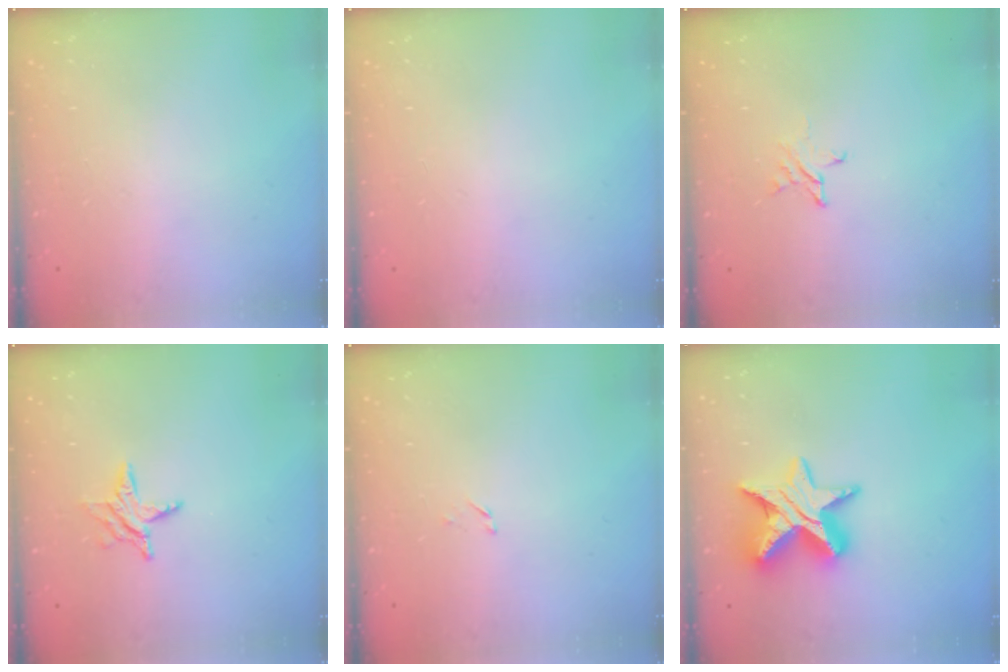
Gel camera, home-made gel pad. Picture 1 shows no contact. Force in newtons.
{"total": 0.0}
{"total": 3.0, "press": 3.0, "slide": 0.3}
{"total": 6.3, "press": 6.3, "slide": 0.5}
{"total": 1.4, "press": 1.4, "slide": 0.2}
{"total": 13.1, "press": 13.1, "slide": 0.8}